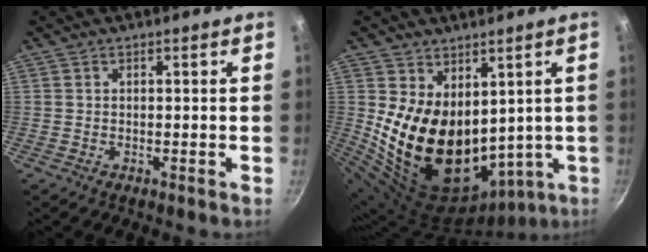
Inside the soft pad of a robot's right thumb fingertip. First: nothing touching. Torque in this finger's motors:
{"motor_torque": [-1.18, 2.84, 2.58, -0.19, 0.50]}